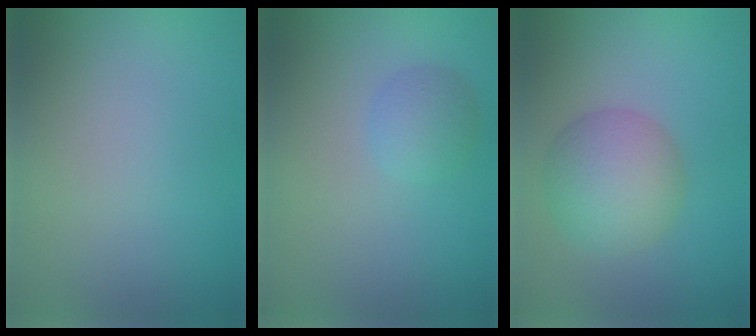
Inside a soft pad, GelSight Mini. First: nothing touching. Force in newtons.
{"total": 2.0, "press": 2.0, "slide": 0.1}
{"total": 5.6, "press": 5.6, "slide": 0.2}